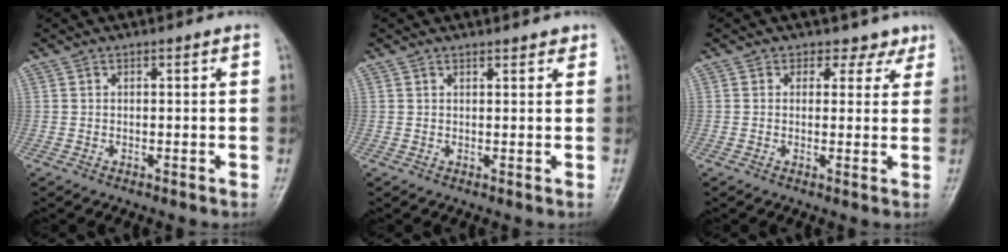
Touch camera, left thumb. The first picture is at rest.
{"total": 1.9, "force": [1.7, 0.7, 0.6], "torque": [0.002, -0.007, 0.020]}
{"total": 3.4, "force": [2.5, 2.3, -0.2], "torque": [0.028, -0.016, 0.018]}